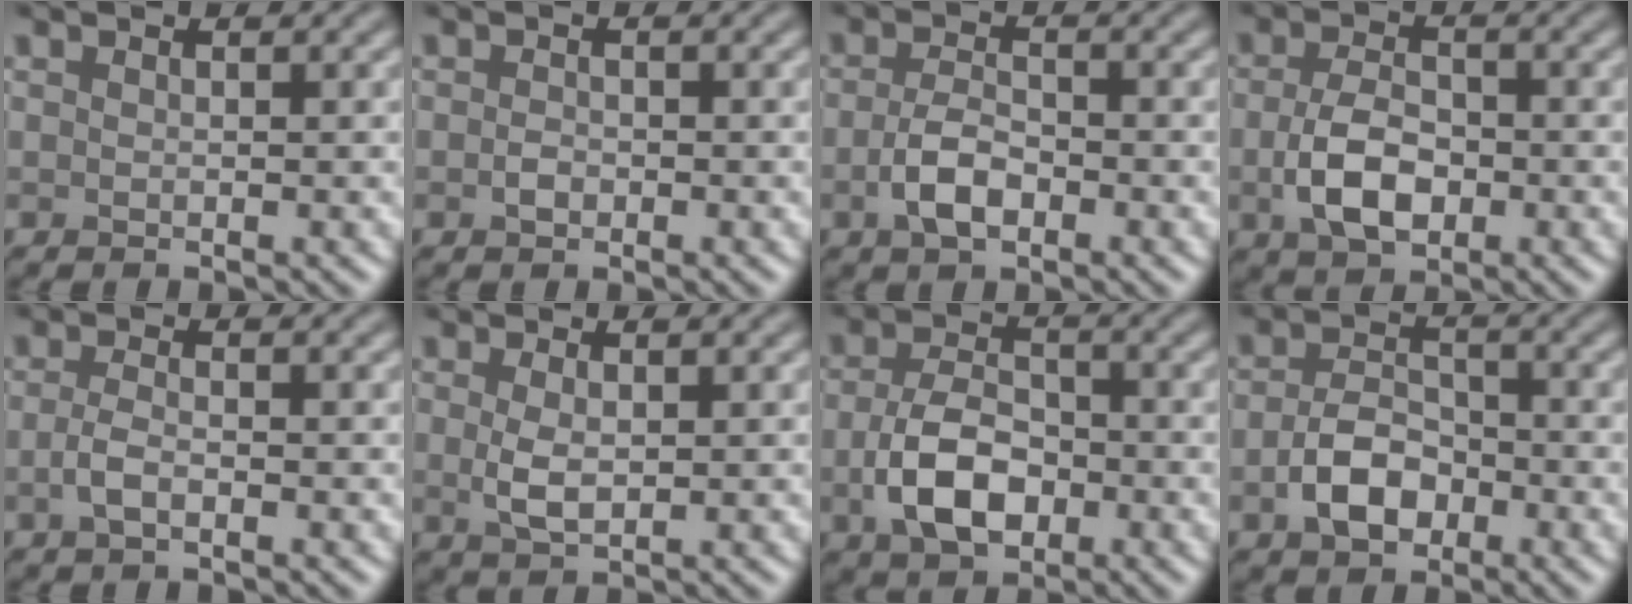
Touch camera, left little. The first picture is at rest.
{"total": 0.9, "force": [-0.3, 0.6, 0.6], "torque": [-0.013, -0.002, -0.007]}
{"total": 3.3, "force": [-1.2, 1.7, 2.6], "torque": [-0.052, 0.000, -0.026]}
{"total": 4.8, "force": [-1.0, 2.9, 3.7], "torque": [-0.080, -0.005, -0.020]}
{"total": 1.8, "force": [-0.6, 0.7, 1.5], "torque": [-0.034, -0.001, -0.016]}
{"total": 2.3, "force": [0.2, 1.2, 2.0], "torque": [-0.047, -0.003, 0.007]}
{"total": 5.9, "force": [-1.5, 3.6, 4.3], "torque": [-0.088, -0.005, -0.032]}
{"total": 4.1, "force": [-1.5, 2.7, 2.7], "torque": [-0.052, 0.002, -0.032]}